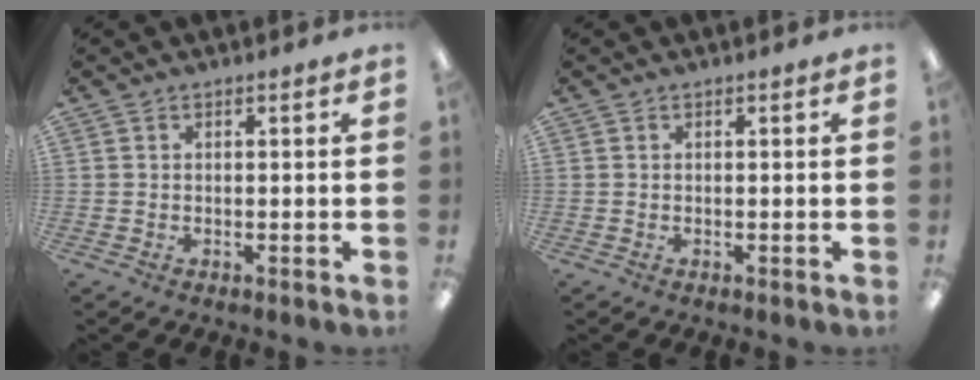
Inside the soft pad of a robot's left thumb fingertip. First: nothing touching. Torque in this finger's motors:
{"motor_torque": [-0.11, -0.04, 0.00, 0.00, 0.00]}